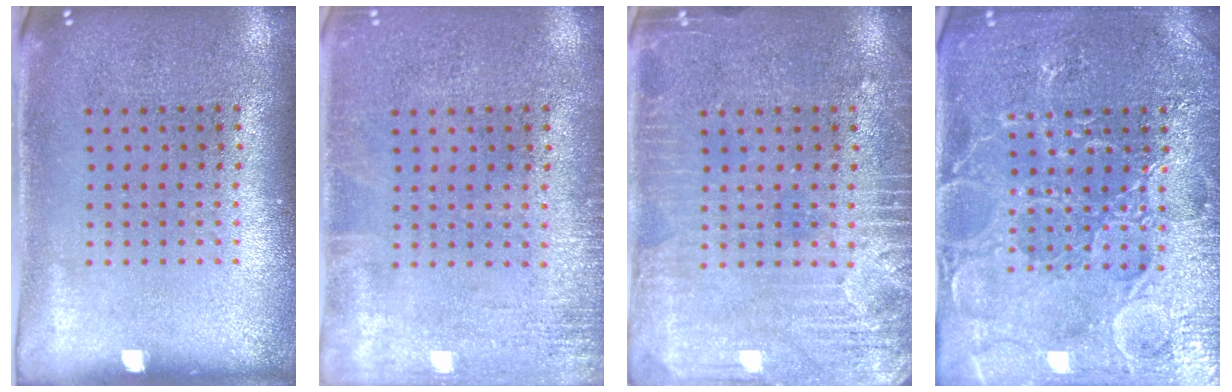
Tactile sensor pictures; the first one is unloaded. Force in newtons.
{"total": 1.5, "press": 1.5, "slide": 0.2}
{"total": 3.9, "press": 3.9, "slide": 0.5}
{"total": 4.4, "press": 4.4, "slide": 0.5}